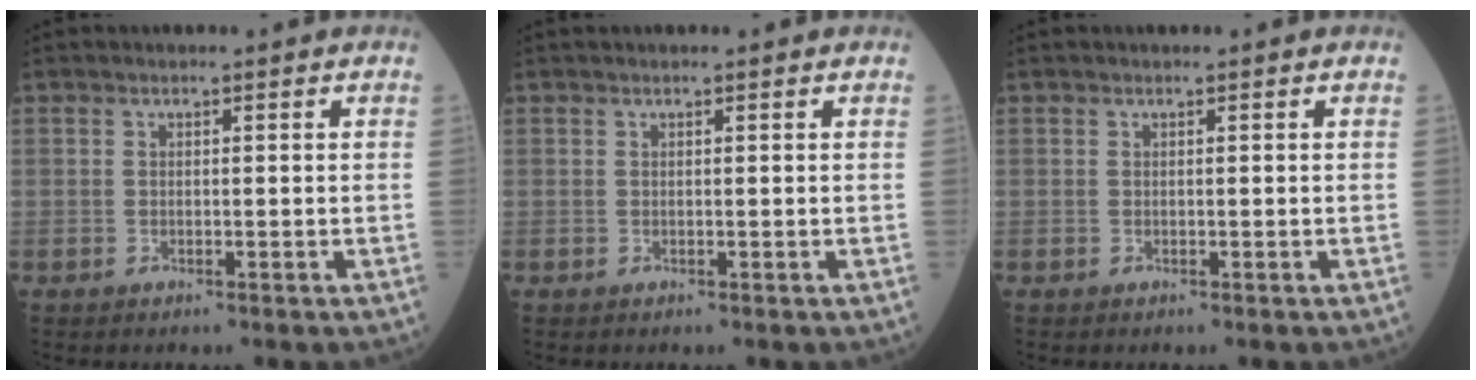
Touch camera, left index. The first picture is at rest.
{"total": 0.8, "force": [0.7, 0.0, 0.3], "torque": [-0.007, 0.013, 0.013]}
{"total": 0.0}